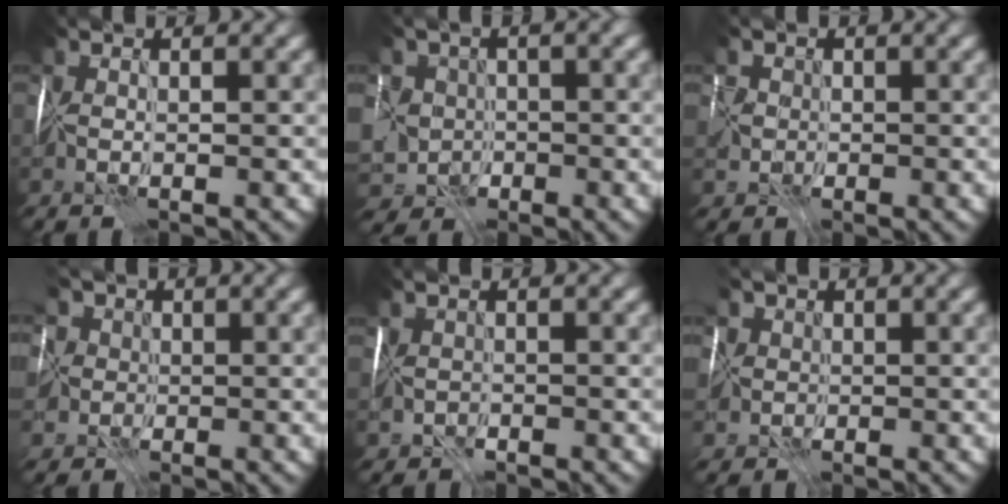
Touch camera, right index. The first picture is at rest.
{"total": 4.9, "force": [-2.2, 4.3, 1.1], "torque": [-0.007, -0.011, -0.035]}
{"total": 1.9, "force": [-0.5, 1.6, -0.9], "torque": [0.031, 0.005, -0.014]}
{"total": 5.7, "force": [1.1, 5.4, 1.4], "torque": [-0.031, 0.027, -0.029]}
{"total": 1.5, "force": [-1.2, 0.7, -0.4], "torque": [0.004, -0.007, -0.023]}
{"total": 2.5, "force": [0.3, 2.5, -0.2], "torque": [0.006, 0.011, -0.005]}